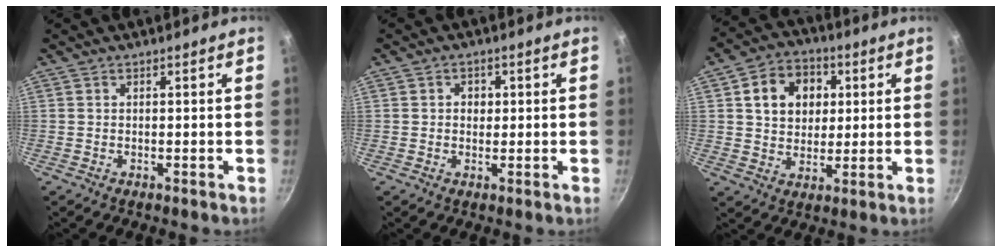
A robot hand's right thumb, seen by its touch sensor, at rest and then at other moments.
{"total": 2.5, "force": [0.4, 2.2, 1.2], "torque": [-0.005, 0.000, 0.003]}
{"total": 11.6, "force": [3.1, 9.2, 6.3], "torque": [-0.073, 0.007, 0.046]}